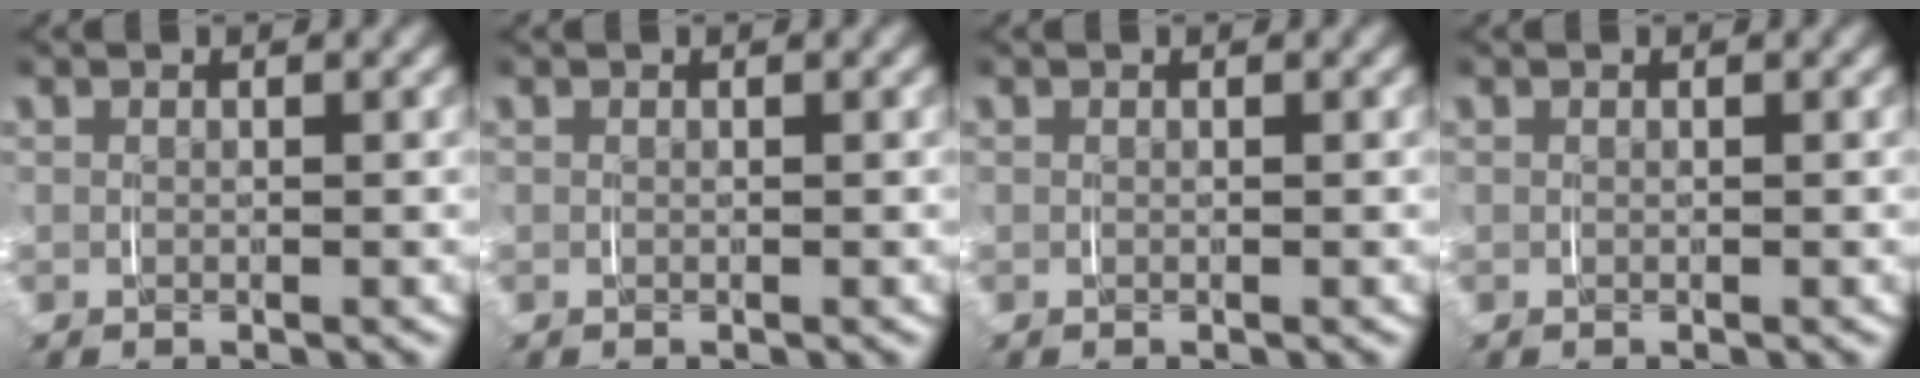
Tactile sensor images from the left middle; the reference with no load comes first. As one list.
[{"total": 0.0}, {"total": 0.0}, {"total": 0.0}]